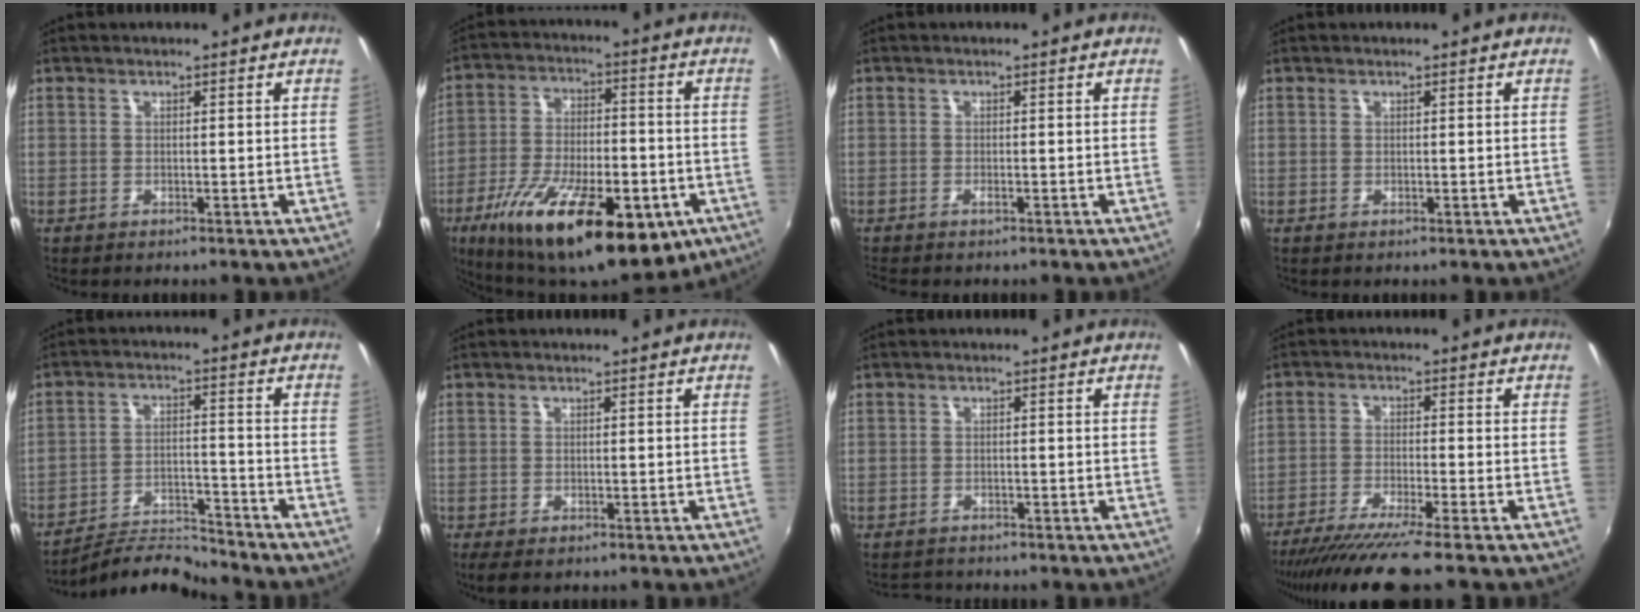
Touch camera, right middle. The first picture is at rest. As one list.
[{"total": 26.5, "force": [-13.8, 10.7, 20.0], "torque": [-0.358, -0.048, -0.205]}, {"total": 1.2, "force": [-0.9, 0.4, 0.7], "torque": [-0.017, 0.000, -0.017]}, {"total": 0.0}, {"total": 9.3, "force": [-9.2, -0.4, 1.5], "torque": [-0.041, 0.002, -0.163]}, {"total": 2.6, "force": [-1.6, 1.4, 1.5], "torque": [-0.030, -0.012, -0.025]}, {"total": 2.5, "force": [-2.3, 0.9, 0.2], "torque": [-0.010, -0.003, -0.039]}, {"total": 10.7, "force": [-8.8, -0.9, 5.9], "torque": [-0.123, -0.033, -0.146]}]